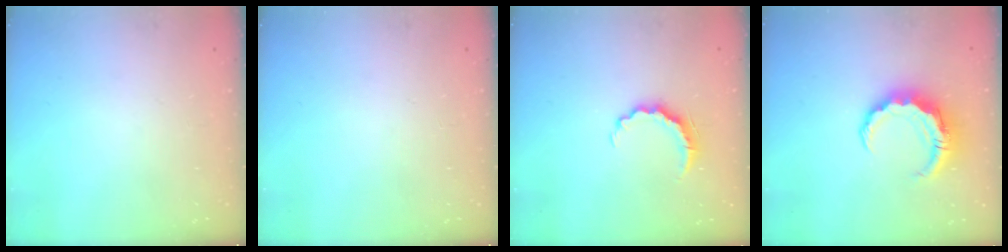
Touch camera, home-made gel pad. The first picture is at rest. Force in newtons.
{"total": 0.0}
{"total": 5.6, "press": 5.6, "slide": 0.7}
{"total": 8.4, "press": 8.3, "slide": 1.3}